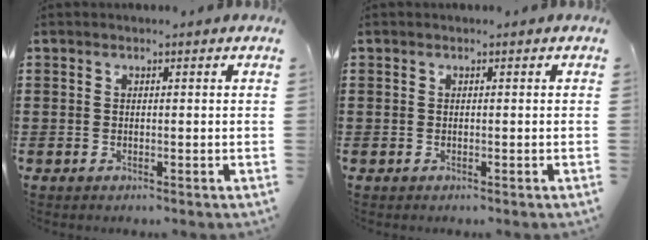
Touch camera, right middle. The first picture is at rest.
{"total": 0.0}